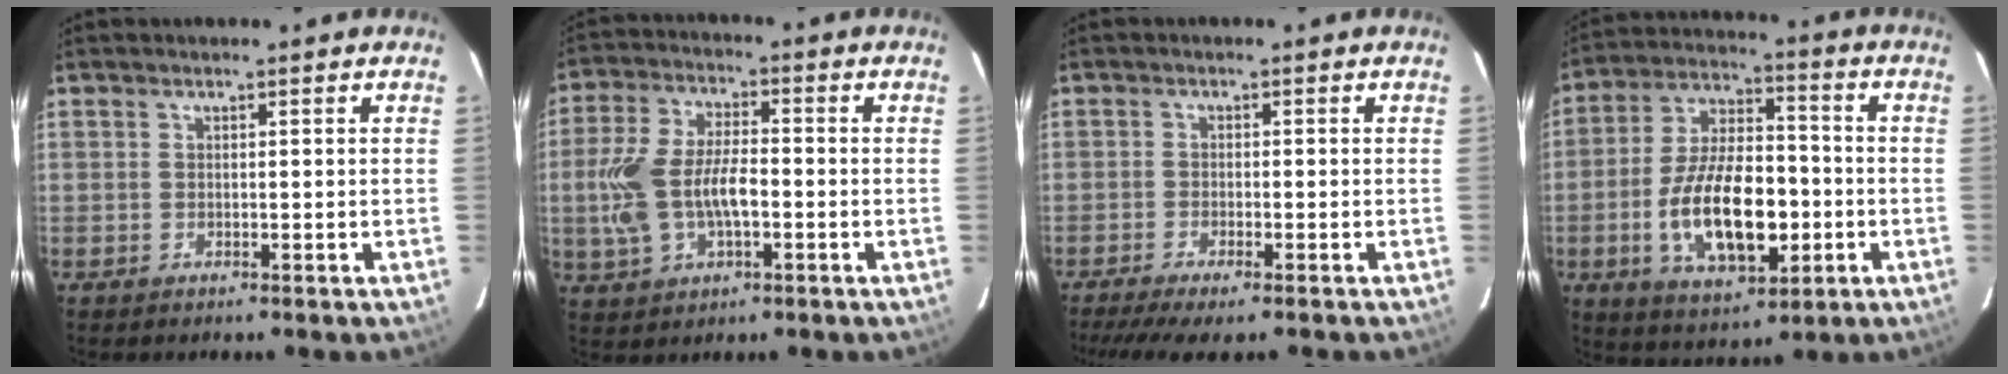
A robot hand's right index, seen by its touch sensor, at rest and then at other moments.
{"total": 12.3, "force": [-2.0, 6.1, 10.4], "torque": [-0.223, 0.006, -0.034]}
{"total": 7.5, "force": [-6.1, 0.4, 4.3], "torque": [-0.094, -0.027, -0.102]}
{"total": 17.4, "force": [-4.1, 8.3, 14.7], "torque": [-0.289, 0.002, -0.058]}